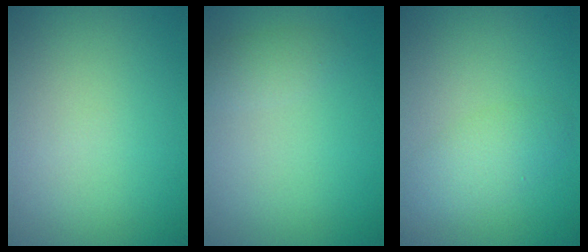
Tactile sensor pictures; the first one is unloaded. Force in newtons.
{"total": 1.3, "press": 1.3, "slide": 0.1}
{"total": 2.4, "press": 2.4, "slide": 0.2}